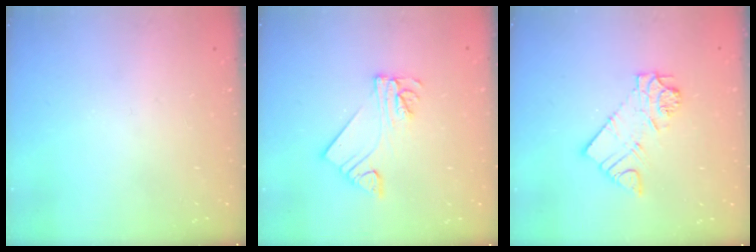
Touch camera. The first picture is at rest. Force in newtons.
{"total": 7.9, "press": 7.9, "slide": 0.8}
{"total": 10.0, "press": 10.0, "slide": 0.9}